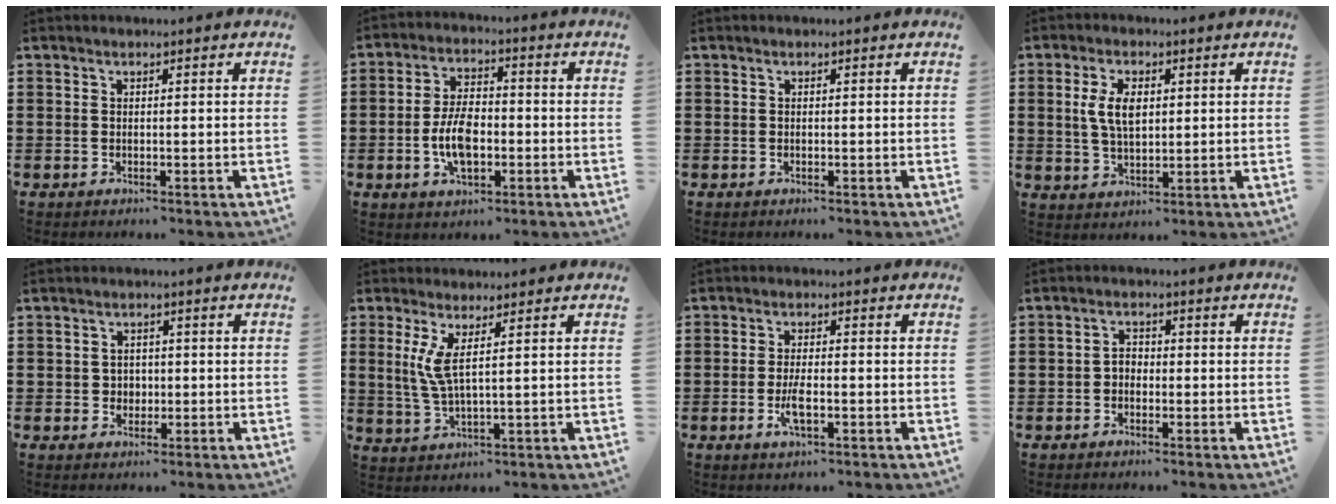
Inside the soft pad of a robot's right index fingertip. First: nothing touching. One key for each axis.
{"total": 7.0, "fx": -1.5, "fy": 3.5, "fz": 5.9, "tx": -0.132, "ty": 0.000, "tz": -0.031}
{"total": 0.0}
{"total": 5.7, "fx": 1.3, "fy": 2.8, "fz": 4.8, "tx": -0.108, "ty": 0.008, "tz": 0.019}
{"total": 2.1, "fx": -0.1, "fy": 2.1, "fz": 0.4, "tx": -0.016, "ty": 0.009, "tz": -0.007}
{"total": 4.8, "fx": 1.8, "fy": 0.4, "fz": 4.4, "tx": -0.113, "ty": -0.014, "tz": 0.025}
{"total": 3.8, "fx": -1.2, "fy": 1.0, "fz": 3.4, "tx": -0.074, "ty": -0.005, "tz": -0.024}
{"total": 1.5, "fx": -0.5, "fy": 1.0, "fz": 1.0, "tx": -0.020, "ty": 0.002, "tz": -0.012}